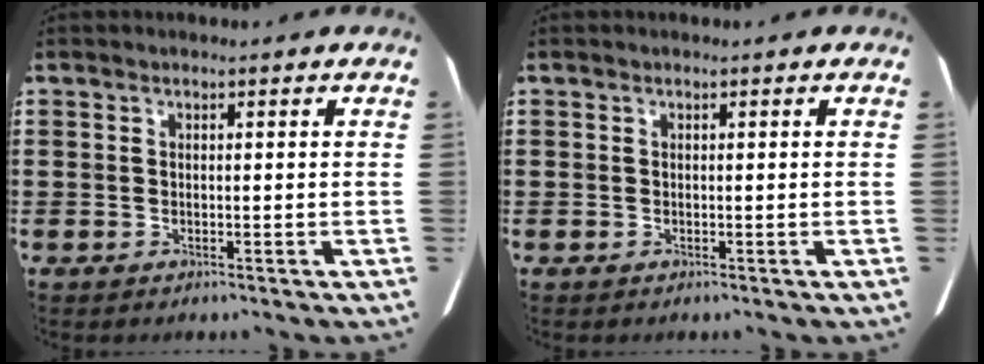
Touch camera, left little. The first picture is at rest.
{"total": 0.0}